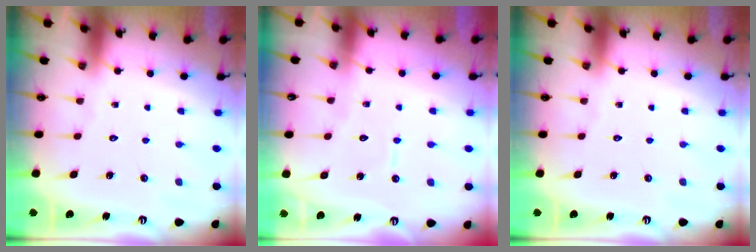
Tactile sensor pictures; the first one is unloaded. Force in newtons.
{"total": 4.3, "press": 4.3, "slide": 0.2}
{"total": 0.0}